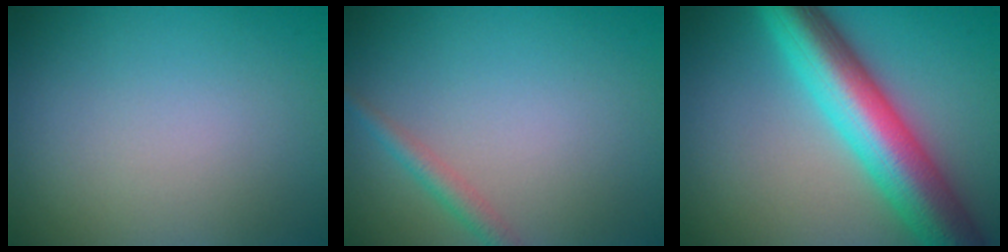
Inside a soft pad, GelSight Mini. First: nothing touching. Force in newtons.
{"total": 1.6, "press": 1.6, "slide": 0.1}
{"total": 10.3, "press": 10.3, "slide": 0.3}